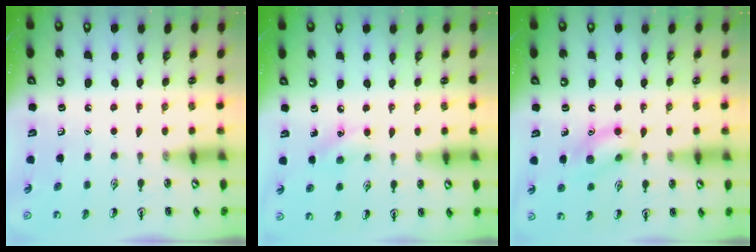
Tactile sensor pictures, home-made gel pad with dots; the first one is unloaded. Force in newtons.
{"total": 5.7, "press": 5.4, "slide": 1.9}
{"total": 10.5, "press": 10.5, "slide": 0.6}